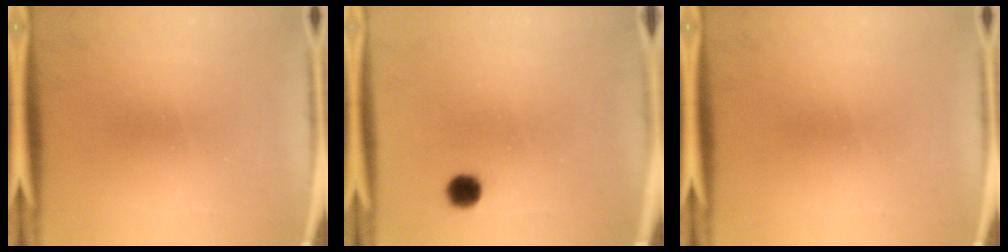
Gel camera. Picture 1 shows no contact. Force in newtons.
{"total": 3.1}
{"total": 0.0}